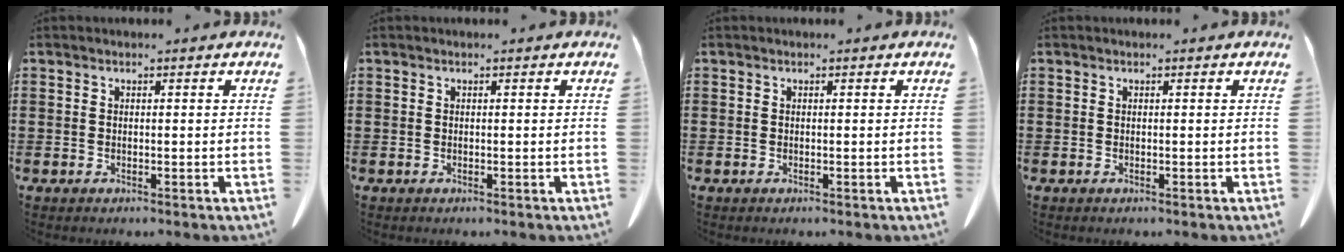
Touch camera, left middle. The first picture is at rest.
{"total": 0.0}
{"total": 0.0}
{"total": 0.0}